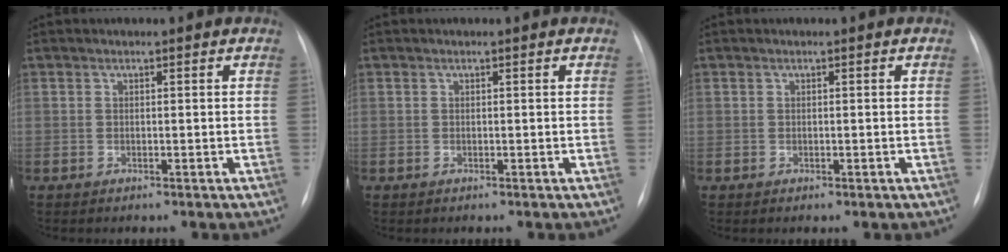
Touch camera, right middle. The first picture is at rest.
{"total": 0.0}
{"total": 0.0}